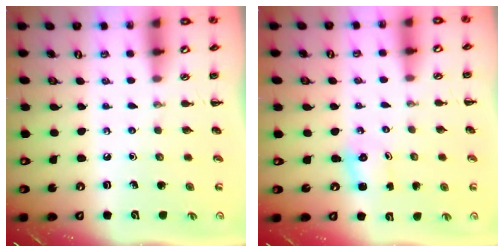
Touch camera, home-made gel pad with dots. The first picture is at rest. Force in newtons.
{"total": 2.0, "press": 1.9, "slide": 0.7}